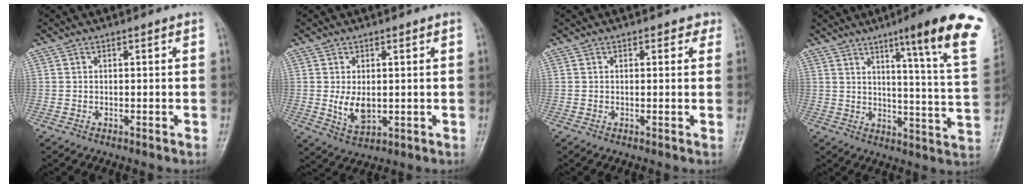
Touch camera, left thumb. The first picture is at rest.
{"total": 5.2, "force": [0.2, 3.2, 4.1], "torque": [-0.064, -0.013, 0.014]}
{"total": 1.8, "force": [1.1, 1.1, 0.8], "torque": [0.009, -0.002, 0.007]}
{"total": 19.8, "force": [11.0, 1.4, 16.4], "torque": [-0.199, -0.050, 0.138]}